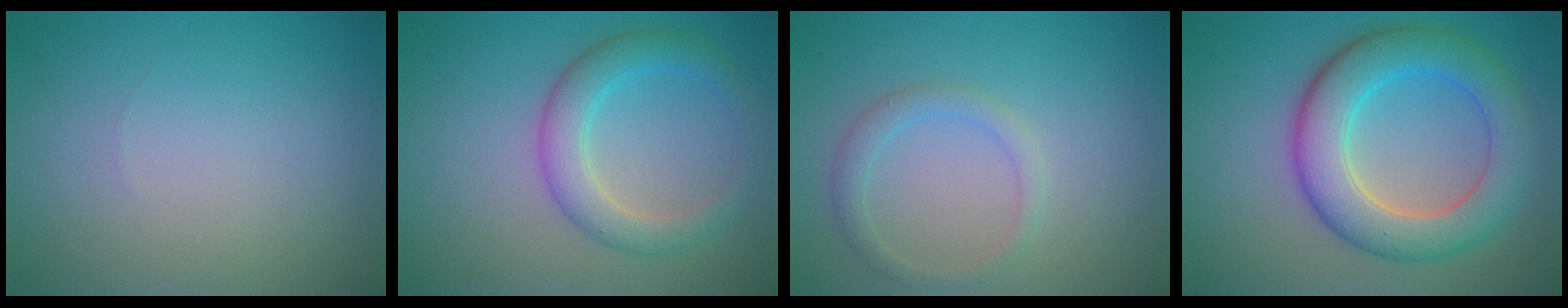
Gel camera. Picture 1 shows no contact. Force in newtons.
{"total": 3.8, "press": 3.8, "slide": 0.1}
{"total": 1.8, "press": 1.8, "slide": 0.1}
{"total": 7.3, "press": 7.3, "slide": 0.1}